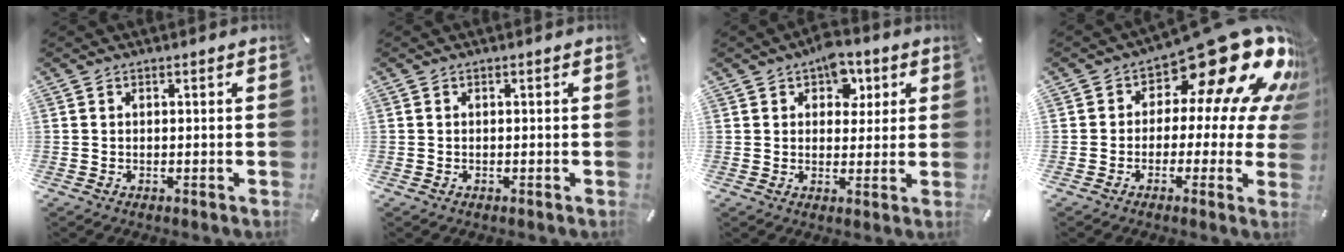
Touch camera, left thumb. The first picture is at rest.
{"total": 0.0}
{"total": 7.5, "force": [3.3, 5.3, 4.0], "torque": [-0.037, -0.004, 0.053]}
{"total": 20.6, "force": [11.7, 8.8, 14.4], "torque": [-0.192, -0.089, 0.191]}